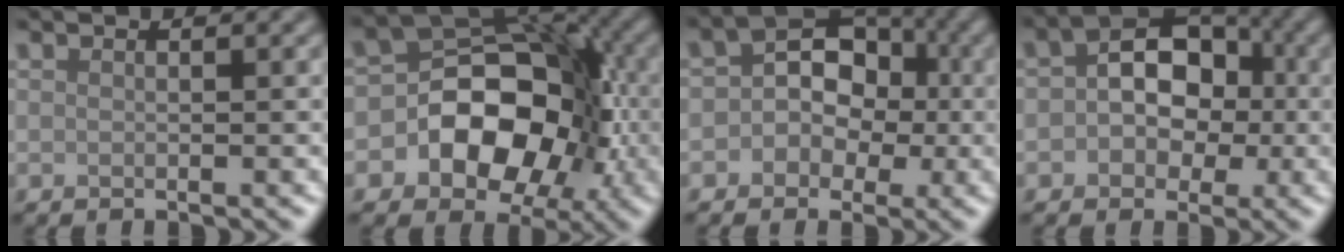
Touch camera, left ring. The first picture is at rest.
{"total": 13.3, "force": [-2.8, 10.1, 8.1], "torque": [-0.081, 0.008, -0.071]}
{"total": 6.6, "force": [-0.3, 5.6, 3.4], "torque": [-0.009, 0.027, -0.030]}
{"total": 6.3, "force": [-0.1, 4.7, 4.2], "torque": [-0.044, 0.008, -0.011]}